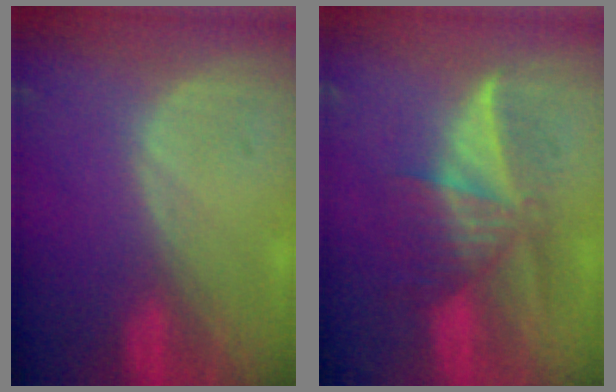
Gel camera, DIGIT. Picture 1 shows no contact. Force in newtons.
{"total": 6.5, "press": 6.4, "slide": 0.8}